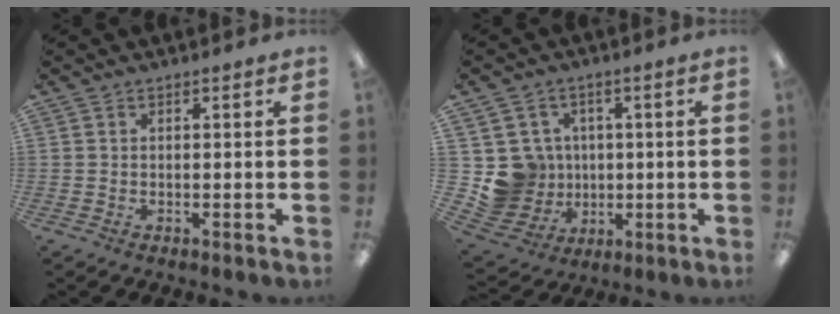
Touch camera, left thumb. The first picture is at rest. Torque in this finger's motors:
{"motor_torque": [-0.08, 0.17, 0.02, -0.04, 0.01]}